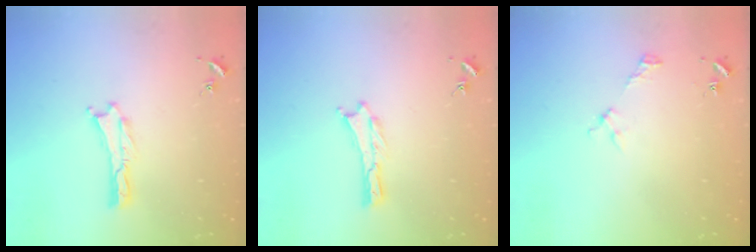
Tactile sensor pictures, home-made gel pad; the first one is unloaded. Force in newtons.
{"total": 0.0}
{"total": 2.2, "press": 2.2, "slide": 0.3}